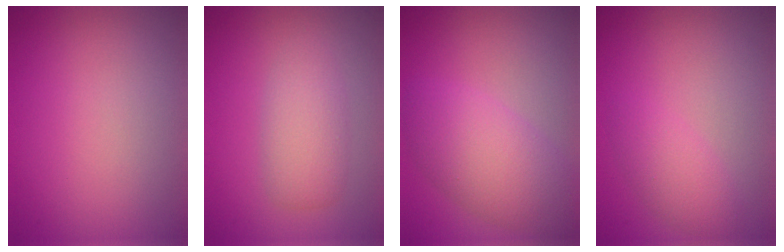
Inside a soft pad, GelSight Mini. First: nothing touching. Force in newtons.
{"total": 3.2, "press": 3.2, "slide": 0.2}
{"total": 5.8, "press": 5.8, "slide": 0.3}
{"total": 2.3, "press": 2.3, "slide": 0.1}